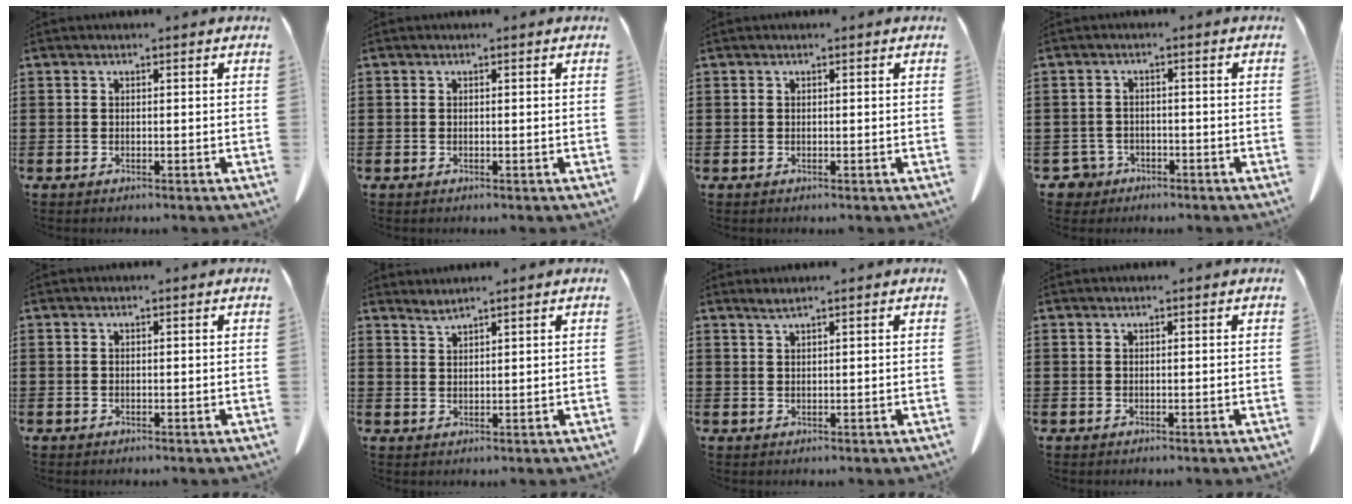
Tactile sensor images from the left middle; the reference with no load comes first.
{"total": 0.0}
{"total": 0.0}
{"total": 2.7, "force": [-2.2, 1.6, 0.4], "torque": [-0.028, -0.003, -0.052]}
{"total": 0.0}
{"total": 1.5, "force": [1.4, -0.3, 0.2], "torque": [-0.009, -0.001, 0.028]}
{"total": 1.2, "force": [1.0, -0.1, 0.7], "torque": [-0.014, -0.001, 0.019]}
{"total": 0.0}